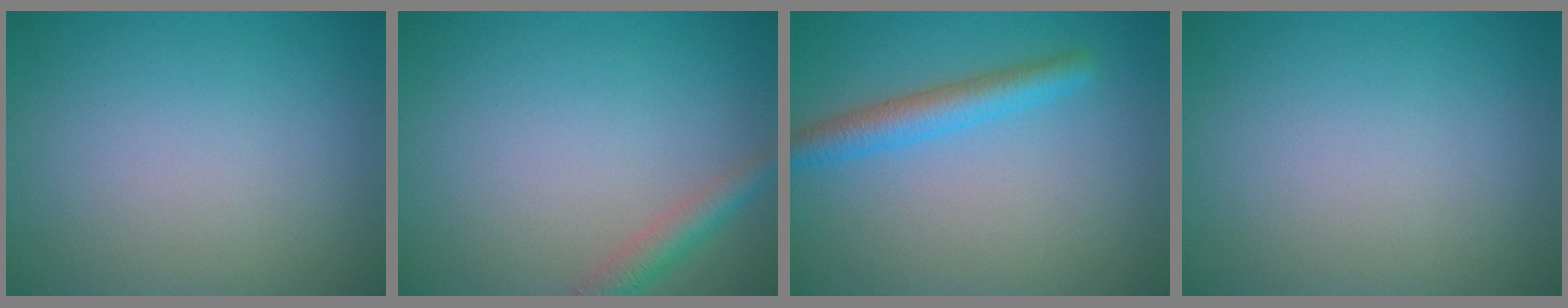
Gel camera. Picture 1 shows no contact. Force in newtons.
{"total": 2.4, "press": 2.4, "slide": 0.1}
{"total": 3.3, "press": 3.3, "slide": 0.1}
{"total": 0.0}